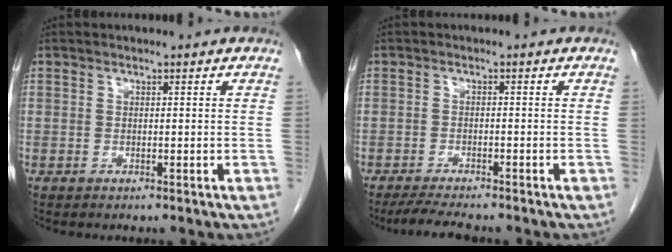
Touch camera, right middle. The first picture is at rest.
{"total": 5.3, "force": [-4.6, 0.6, 2.5], "torque": [-0.043, -0.014, -0.075]}